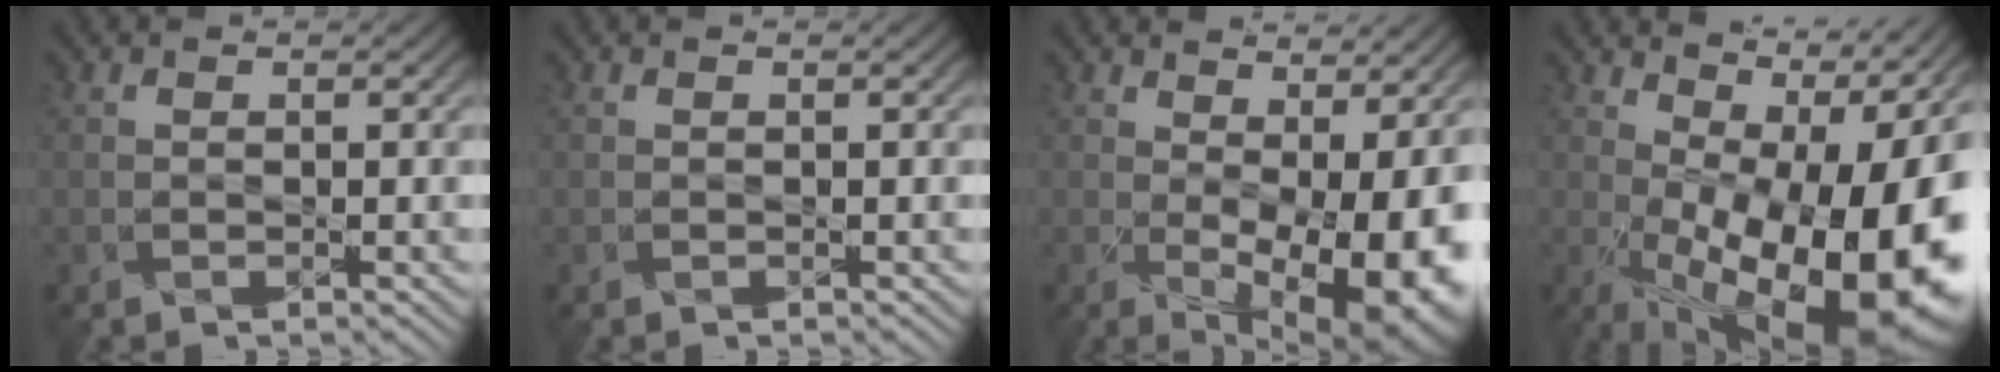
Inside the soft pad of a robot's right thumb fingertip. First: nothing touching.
{"total": 0.0}
{"total": 12.6, "force": [-1.8, 6.6, 10.6], "torque": [-0.135, -0.037, 0.007]}
{"total": 16.7, "force": [-1.8, 9.3, 13.8], "torque": [-0.164, -0.033, 0.000]}